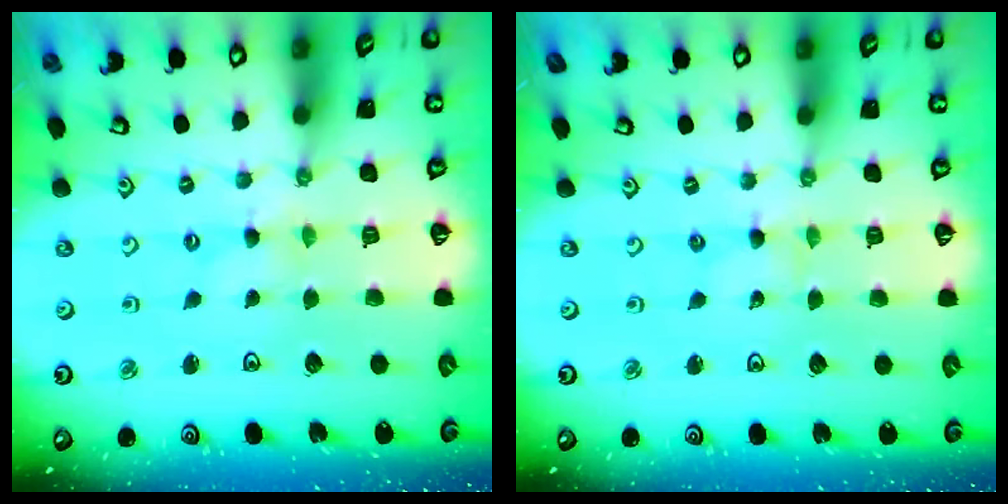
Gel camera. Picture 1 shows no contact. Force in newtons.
{"total": 0.0}